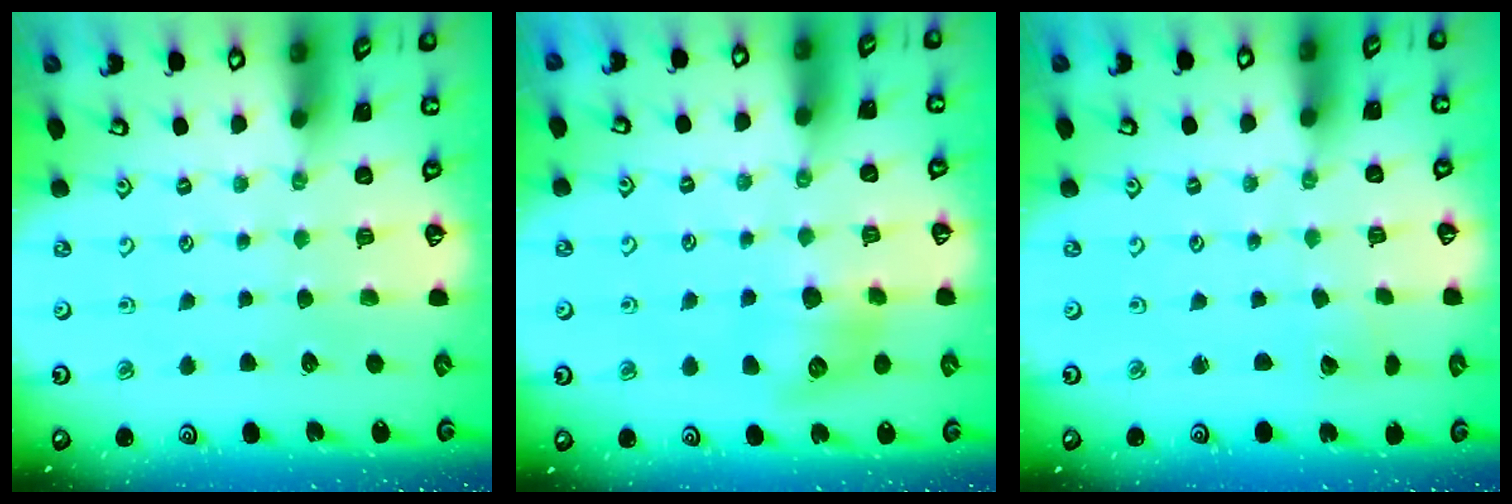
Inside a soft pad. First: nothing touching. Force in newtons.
{"total": 9.8, "press": 9.8, "slide": 0.4}
{"total": 1.6, "press": 1.6, "slide": 0.0}